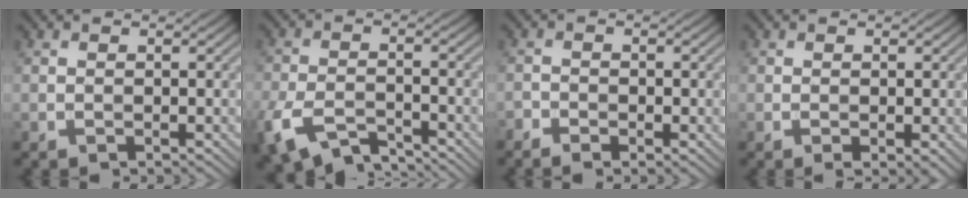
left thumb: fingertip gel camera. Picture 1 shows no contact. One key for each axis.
{"total": 7.8, "fx": -5.7, "fy": 3.3, "fz": 4.3, "tx": -0.091, "ty": -0.014, "tz": -0.117}
{"total": 2.1, "fx": -1.4, "fy": 1.1, "fz": 1.1, "tx": -0.023, "ty": -0.003, "tz": -0.030}
{"total": 1.5, "fx": -0.3, "fy": 0.5, "fz": 1.4, "tx": -0.024, "ty": -0.007, "tz": -0.004}